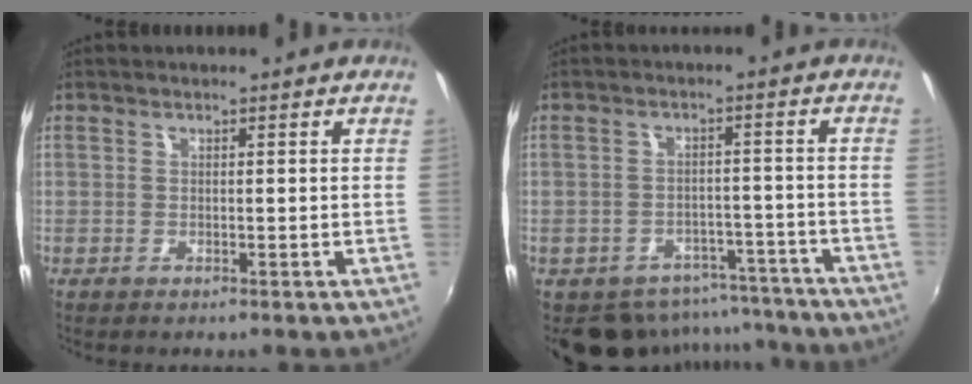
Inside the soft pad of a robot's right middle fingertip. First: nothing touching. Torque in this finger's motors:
{"motor_torque": [0.24, -0.84, 0.04, 0.03]}